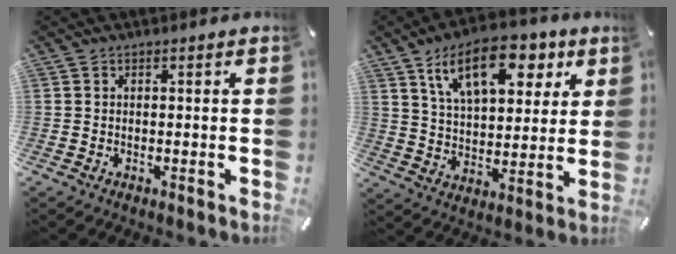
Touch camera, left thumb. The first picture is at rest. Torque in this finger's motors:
{"motor_torque": [2.30, 2.29, 1.41, -1.35, 0.27]}